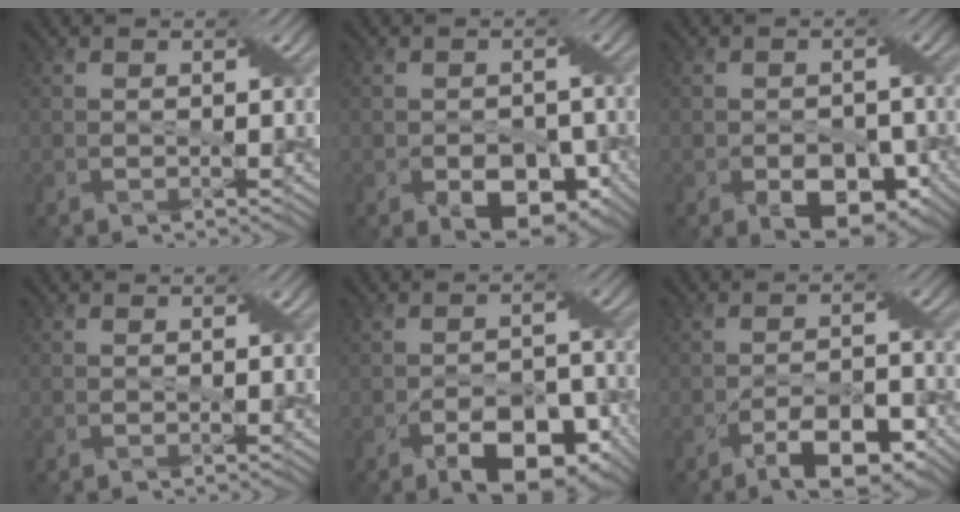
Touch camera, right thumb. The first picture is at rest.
{"total": 7.6, "force": [-3.6, 4.7, 4.7], "torque": [-0.073, -0.015, -0.049]}
{"total": 6.9, "force": [-3.3, 4.2, 4.4], "torque": [-0.065, -0.014, -0.048]}
{"total": 0.0}
{"total": 9.0, "force": [-5.0, 4.4, 6.1], "torque": [-0.098, -0.009, -0.079]}
{"total": 6.4, "force": [-3.9, 2.2, 4.5], "torque": [-0.071, 0.006, -0.067]}